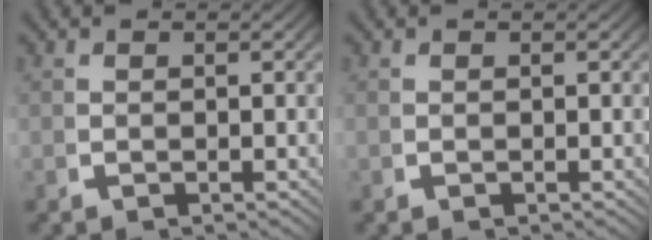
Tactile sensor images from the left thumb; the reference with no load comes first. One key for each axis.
{"total": 0.0}